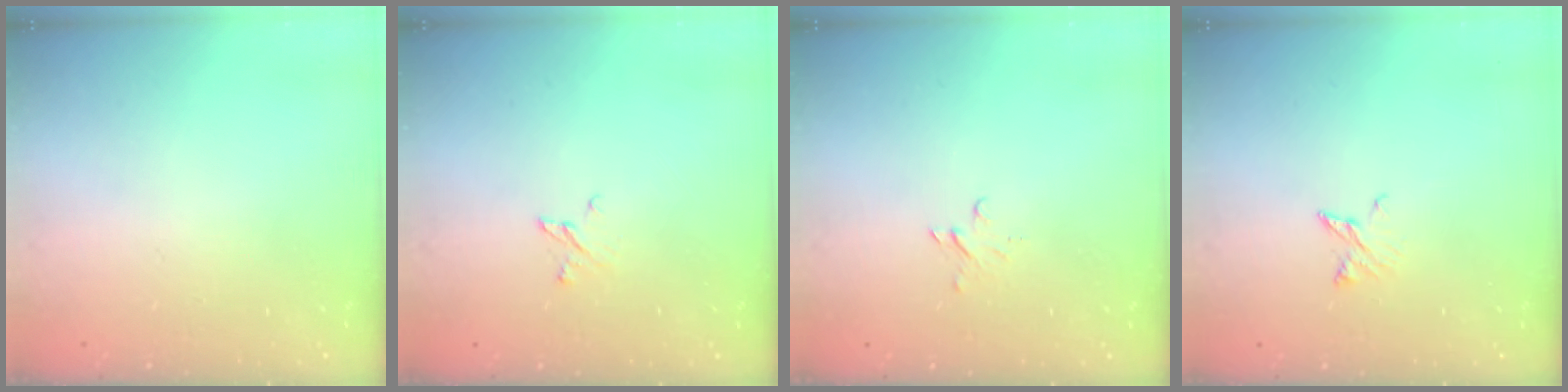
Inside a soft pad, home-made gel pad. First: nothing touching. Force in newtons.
{"total": 2.7, "press": 2.7, "slide": 0.4}
{"total": 2.2, "press": 2.2, "slide": 0.2}
{"total": 3.9, "press": 3.9, "slide": 0.4}